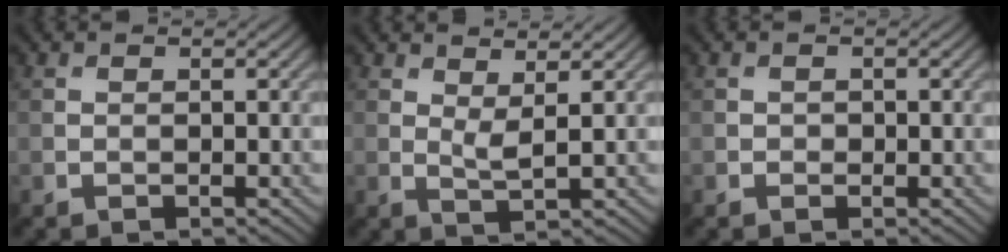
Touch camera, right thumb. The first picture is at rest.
{"total": 2.1, "force": [1.3, 0.4, 1.6], "torque": [-0.038, -0.004, 0.026]}
{"total": 0.6, "force": [-0.2, 0.6, 0.1], "torque": [0.003, -0.006, -0.005]}